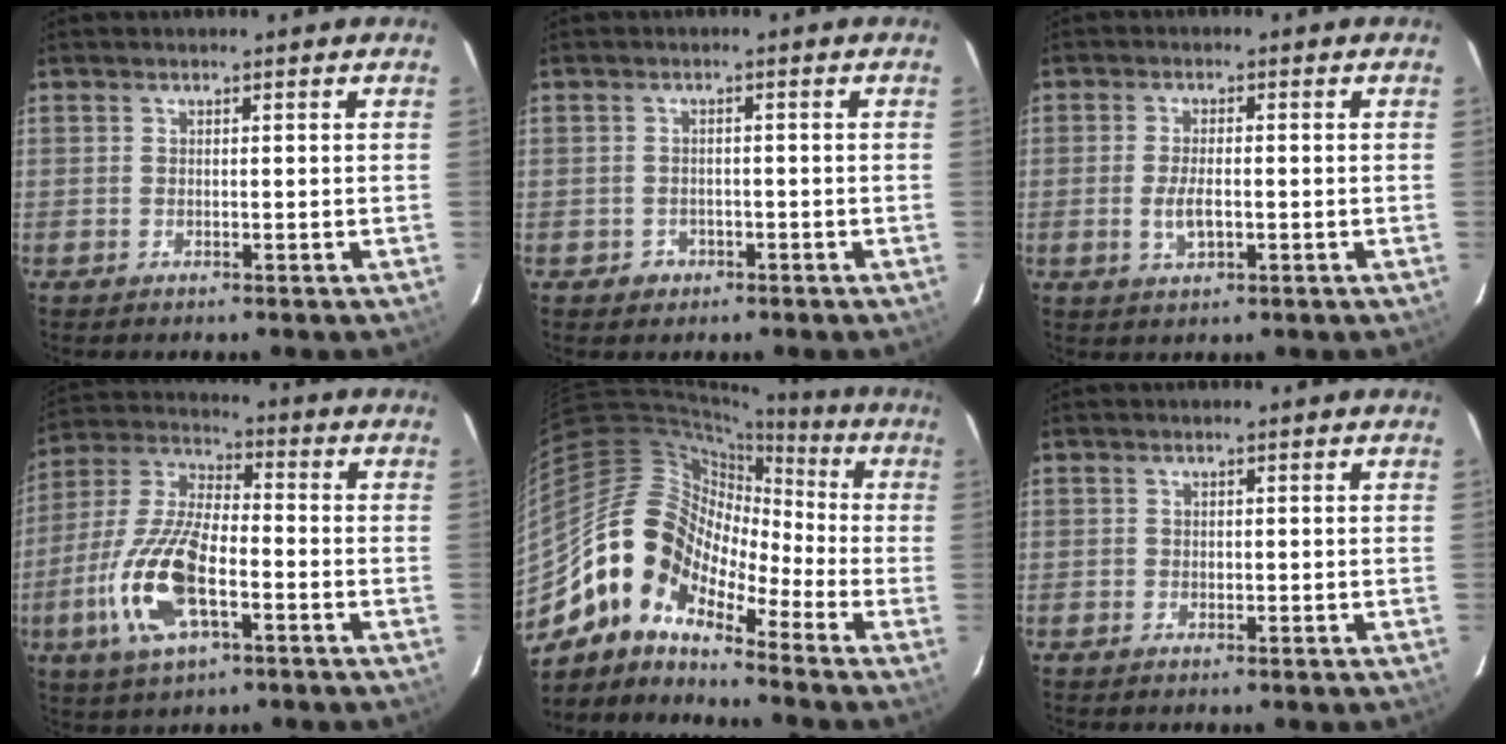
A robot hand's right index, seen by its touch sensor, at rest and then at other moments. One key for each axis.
{"total": 2.6, "fx": -1.2, "fy": 2.2, "fz": 0.3, "tx": -0.010, "ty": 0.005, "tz": -0.015}
{"total": 4.3, "fx": -1.0, "fy": 1.7, "fz": 3.8, "tx": -0.075, "ty": -0.006, "tz": -0.017}
{"total": 16.5, "fx": -5.6, "fy": 6.8, "fz": 13.9, "tx": -0.305, "ty": -0.007, "tz": -0.109}
{"total": 13.1, "fx": -8.6, "fy": 7.1, "fz": 6.9, "tx": -0.120, "ty": 0.019, "tz": -0.189}
{"total": 0.6, "fx": -0.1, "fy": 0.5, "fz": 0.1, "tx": 0.001, "ty": 0.000, "tz": -0.003}